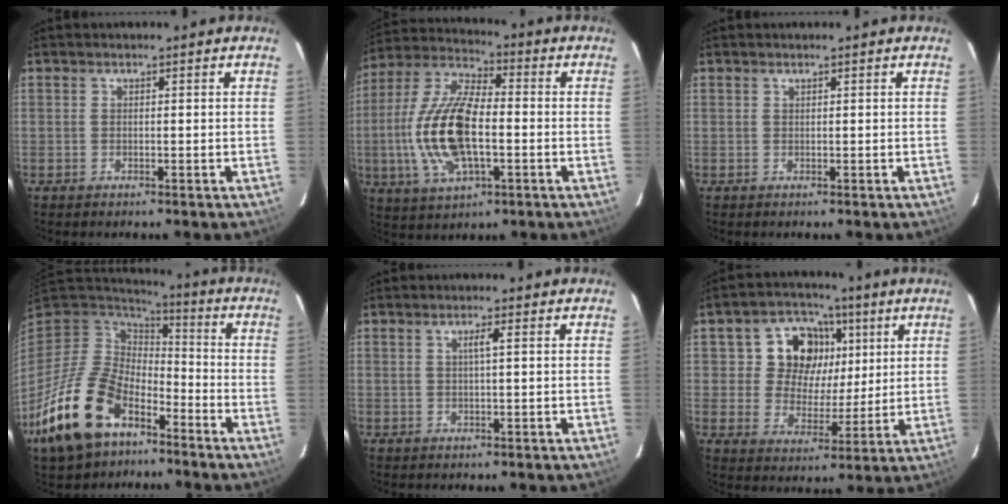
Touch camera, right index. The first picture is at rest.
{"total": 17.6, "force": [-2.7, 7.8, 15.6], "torque": [-0.329, 0.002, -0.052]}
{"total": 0.0}
{"total": 20.1, "force": [-11.4, 11.7, 11.7], "torque": [-0.257, -0.017, -0.197]}
{"total": 1.6, "force": [0.4, -0.3, 1.5], "torque": [-0.028, 0.002, 0.006]}
{"total": 11.6, "force": [3.8, 10.0, 4.5], "torque": [-0.097, 0.016, 0.061]}